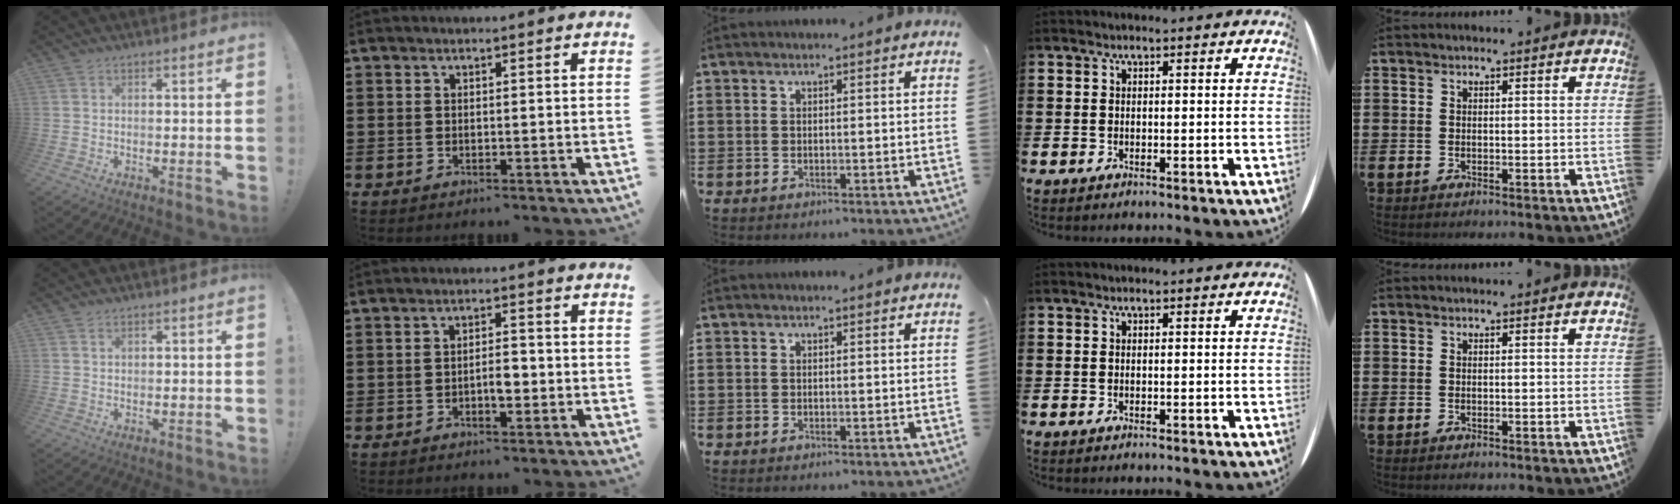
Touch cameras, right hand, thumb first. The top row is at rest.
{"thumb": {"total": 0.9, "force": [0.5, 0.6, 0.4], "torque": [-0.003, -0.001, 0.009]}, "index": {"total": 3.4, "force": [-0.8, 1.2, 3.1], "torque": [-0.056, 0.004, -0.014]}}